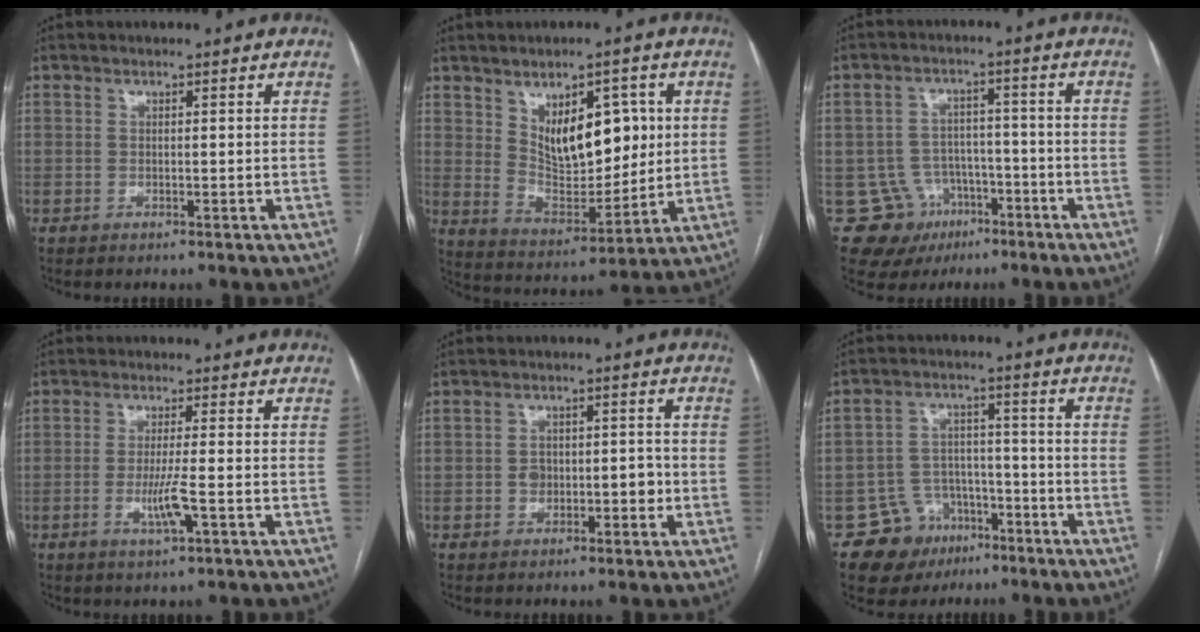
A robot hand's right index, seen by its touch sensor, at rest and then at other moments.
{"total": 12.3, "force": [3.7, 6.1, 10.0], "torque": [-0.162, 0.004, 0.074]}
{"total": 9.5, "force": [-4.6, 8.3, 1.2], "torque": [-0.019, 0.024, -0.057]}
{"total": 4.7, "force": [-1.5, 0.0, 4.4], "torque": [-0.087, -0.010, -0.027]}
{"total": 4.4, "force": [-0.9, 2.9, 3.2], "torque": [-0.046, 0.020, -0.009]}
{"total": 9.1, "force": [-5.4, 7.3, 1.4], "torque": [-0.015, 0.037, -0.075]}